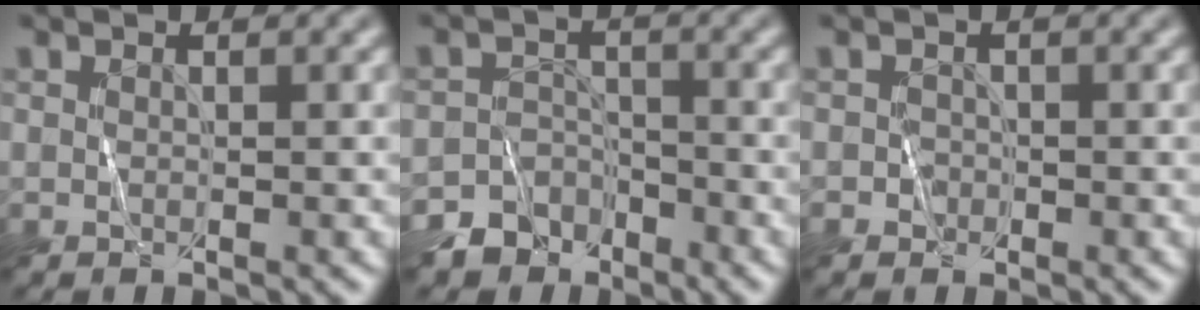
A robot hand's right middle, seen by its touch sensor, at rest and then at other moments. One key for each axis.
{"total": 6.0, "fx": -4.6, "fy": 3.9, "fz": 0.3, "tx": 0.018, "ty": -0.008, "tz": -0.080}
{"total": 0.8, "fx": -0.4, "fy": 0.7, "fz": -0.1, "tx": 0.008, "ty": 0.000, "tz": -0.008}